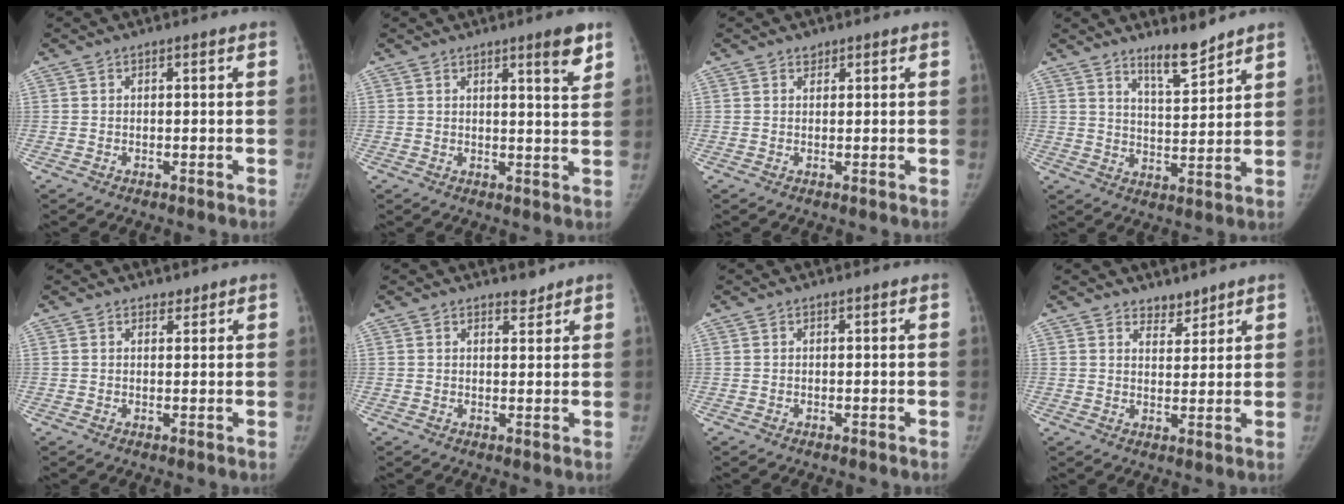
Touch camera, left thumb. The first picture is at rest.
{"total": 5.3, "force": [3.4, 0.6, 4.0], "torque": [-0.049, -0.024, 0.047]}
{"total": 1.0, "force": [0.7, 0.6, 0.1], "torque": [0.008, -0.005, 0.008]}
{"total": 6.8, "force": [5.7, 1.1, 3.5], "torque": [-0.048, -0.053, 0.100]}
{"total": 1.1, "force": [0.9, 0.5, 0.0], "torque": [0.010, -0.008, 0.011]}
{"total": 1.9, "force": [1.7, 0.7, 0.3], "torque": [0.008, -0.014, 0.022]}
{"total": 0.0}
{"total": 3.2, "force": [2.8, 1.5, 0.4], "torque": [0.016, -0.021, 0.043]}